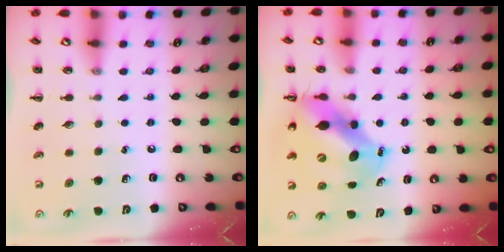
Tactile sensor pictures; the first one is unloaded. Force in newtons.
{"total": 10.8, "press": 10.4, "slide": 2.8}